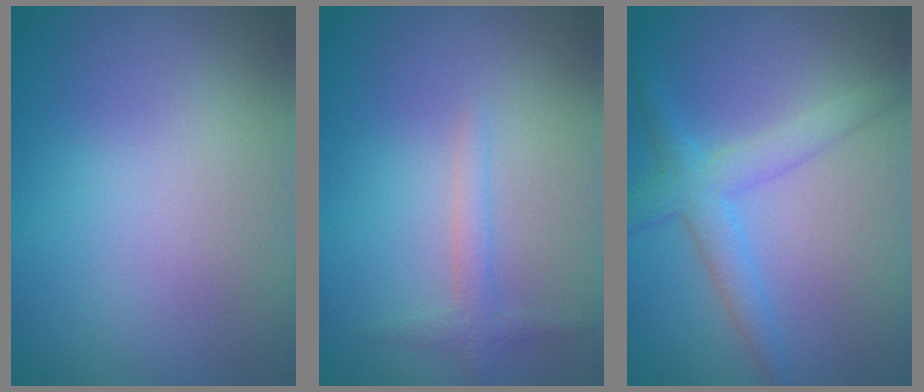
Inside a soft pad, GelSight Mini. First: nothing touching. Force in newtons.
{"total": 1.3, "press": 1.3, "slide": 0.0}
{"total": 3.0, "press": 3.0, "slide": 0.0}